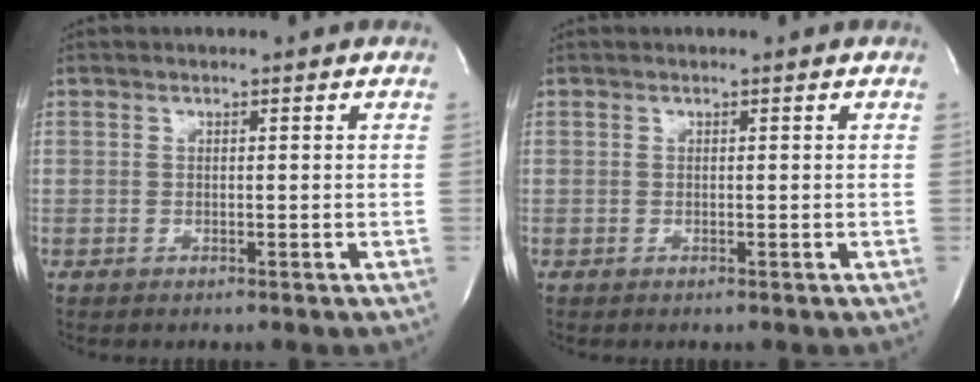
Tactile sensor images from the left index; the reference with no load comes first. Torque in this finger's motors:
{"motor_torque": [0.11, 0.06, 0.00, 0.00]}